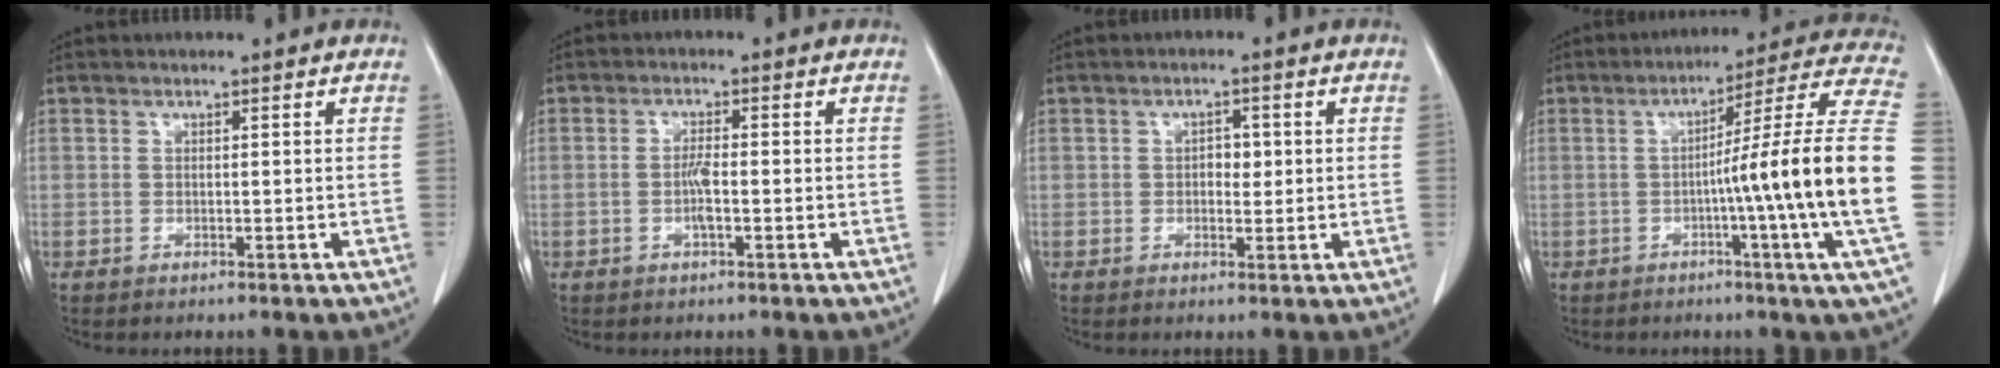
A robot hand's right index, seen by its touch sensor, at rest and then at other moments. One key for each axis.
{"total": 2.5, "fx": -0.7, "fy": 0.3, "fz": 2.3, "tx": -0.047, "ty": 0.000, "tz": -0.014}
{"total": 2.2, "fx": 0.1, "fy": 1.4, "fz": 1.7, "tx": -0.023, "ty": 0.003, "tz": 0.001}
{"total": 19.3, "fx": -3.0, "fy": -3.1, "fz": 18.8, "tx": -0.223, "ty": 0.004, "tz": -0.060}